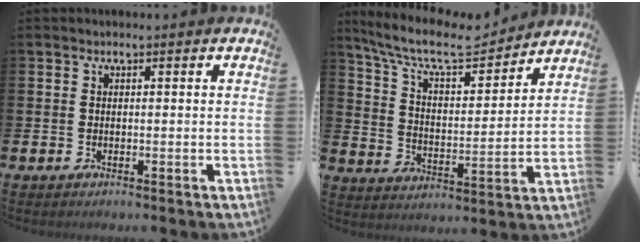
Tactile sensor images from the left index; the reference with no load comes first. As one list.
[{"total": 9.7, "force": [8.4, 2.7, 4.0], "torque": [-0.099, -0.054, 0.141]}]